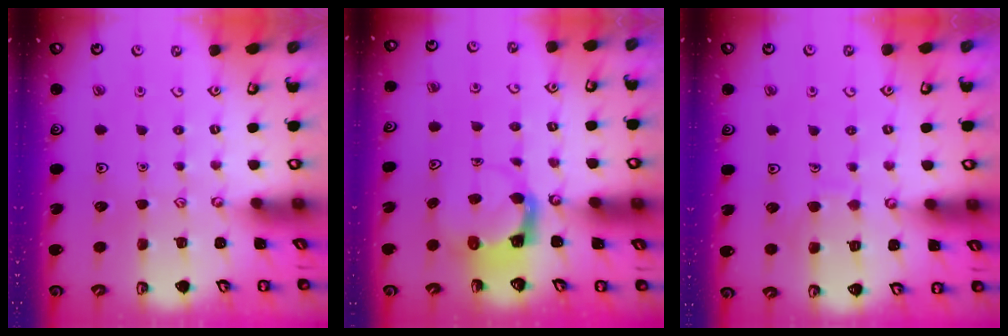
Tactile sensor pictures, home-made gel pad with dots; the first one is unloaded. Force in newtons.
{"total": 4.0, "press": 4.0, "slide": 0.4}
{"total": 6.2, "press": 6.1, "slide": 0.7}